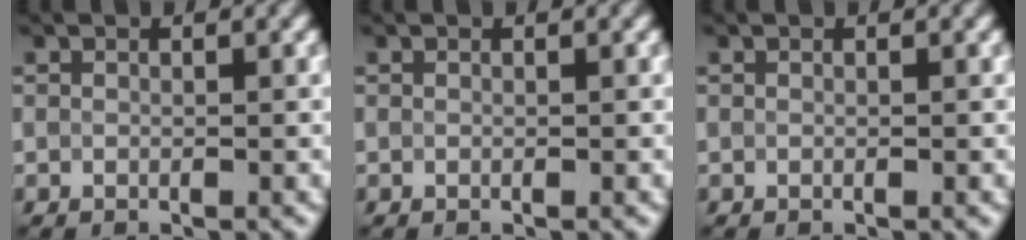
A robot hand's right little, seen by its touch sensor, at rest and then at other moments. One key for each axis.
{"total": 0.0}
{"total": 0.0}